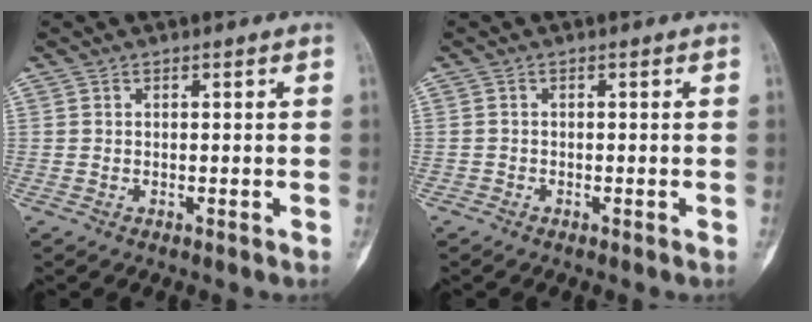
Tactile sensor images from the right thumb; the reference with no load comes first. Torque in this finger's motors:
{"motor_torque": [0.39, 0.11, 0.02, 0.06, -0.11]}